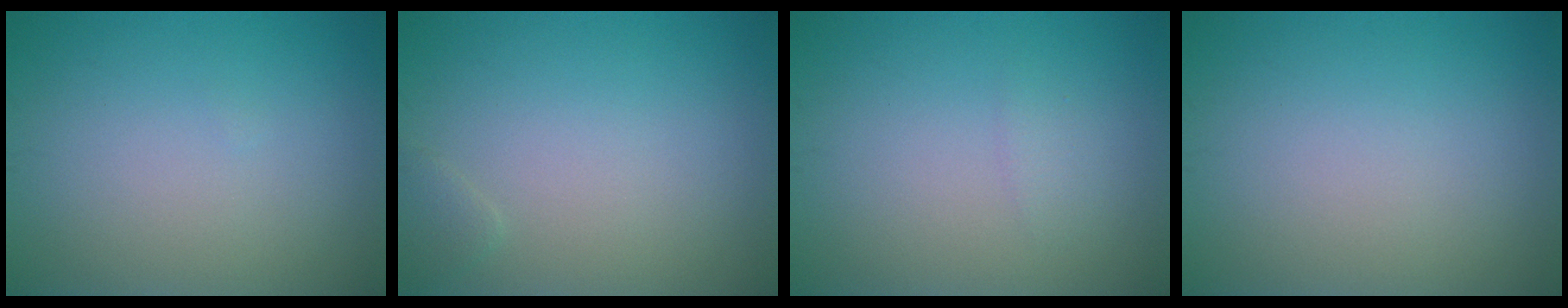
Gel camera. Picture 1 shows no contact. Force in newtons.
{"total": 0.8, "press": 0.8, "slide": 0.0}
{"total": 0.8, "press": 0.8, "slide": 0.1}
{"total": 0.0}